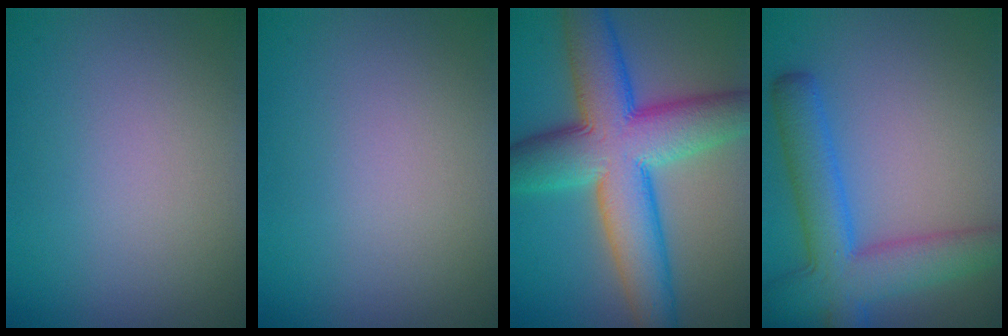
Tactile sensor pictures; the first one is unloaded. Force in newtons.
{"total": 0.0}
{"total": 12.0, "press": 12.0, "slide": 0.3}
{"total": 7.3, "press": 7.3, "slide": 0.2}